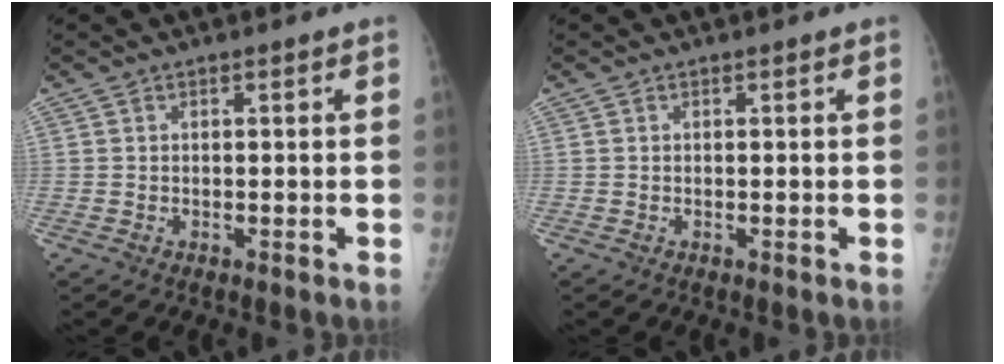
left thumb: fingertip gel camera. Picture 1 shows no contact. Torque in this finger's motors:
{"motor_torque": [0.00, 0.00, -0.03, -0.03, 0.00]}